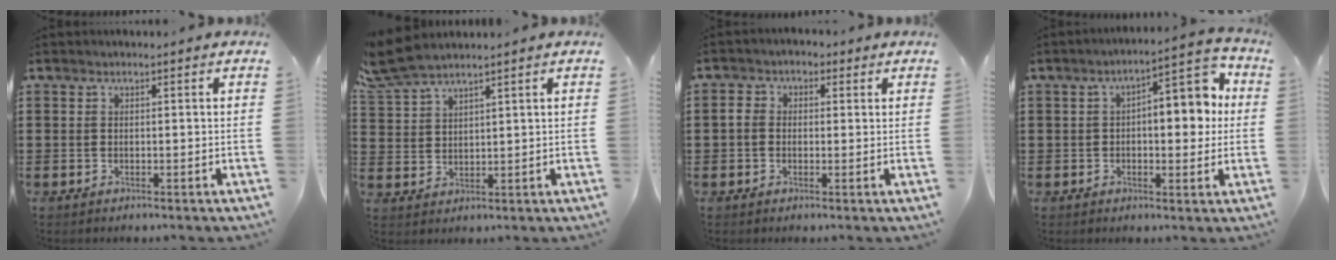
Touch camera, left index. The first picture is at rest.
{"total": 5.3, "force": [4.5, 1.2, 2.5], "torque": [-0.065, -0.004, 0.085]}
{"total": 2.7, "force": [0.0, 2.2, 1.5], "torque": [-0.036, 0.011, -0.003]}
{"total": 7.4, "force": [1.3, 3.5, 6.4], "torque": [-0.081, -0.016, 0.007]}